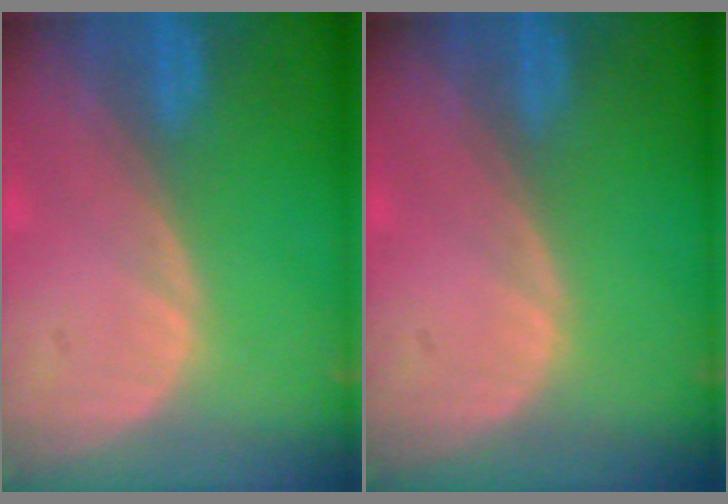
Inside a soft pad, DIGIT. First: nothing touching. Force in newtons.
{"total": 0.0}